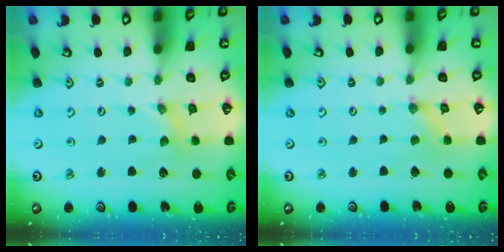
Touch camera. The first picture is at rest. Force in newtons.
{"total": 0.9, "press": 0.9, "slide": 0.2}